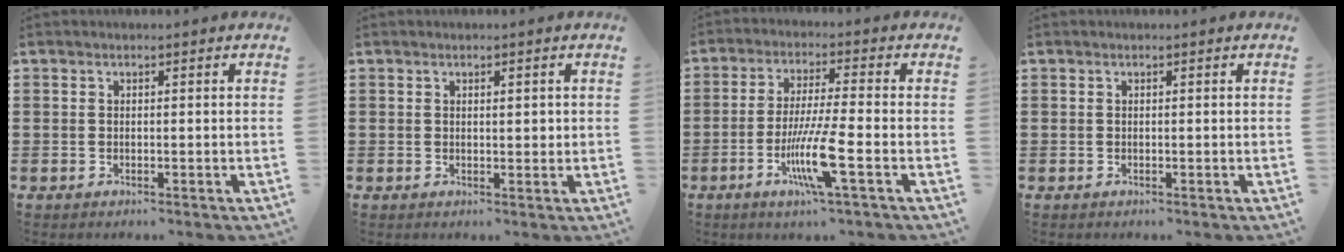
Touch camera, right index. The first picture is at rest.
{"total": 1.4, "force": [0.4, 0.5, 1.2], "torque": [-0.024, 0.006, 0.004]}
{"total": 9.1, "force": [-3.6, 0.4, 8.4], "torque": [-0.171, -0.018, -0.070]}
{"total": 0.0}